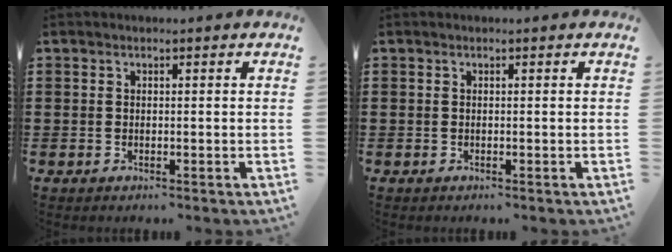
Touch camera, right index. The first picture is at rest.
{"total": 0.0}